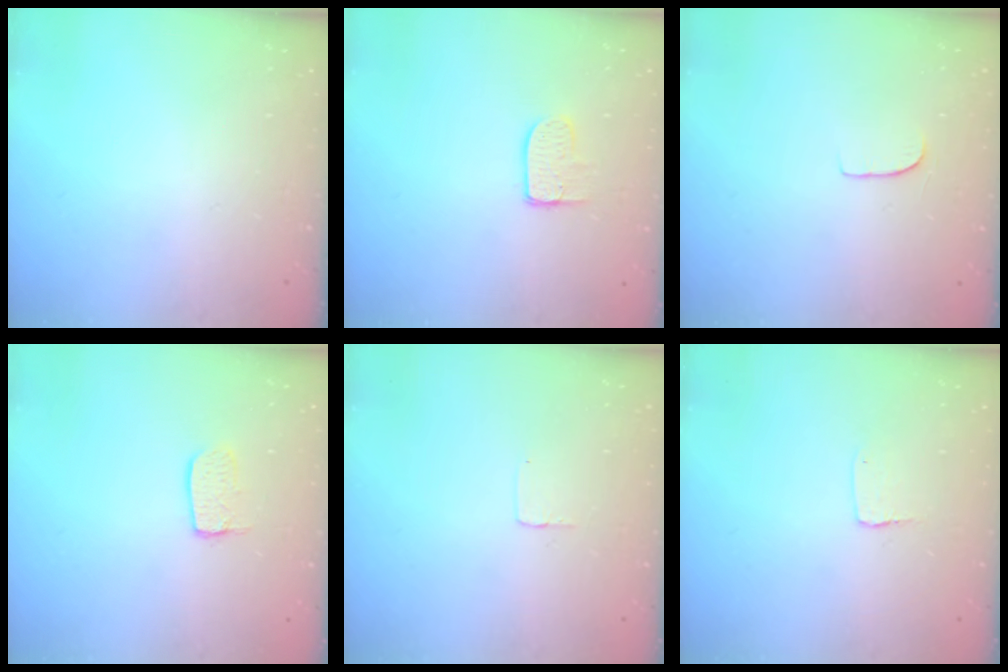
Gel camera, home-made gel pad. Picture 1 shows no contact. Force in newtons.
{"total": 6.8, "press": 6.7, "slide": 0.4}
{"total": 5.8, "press": 5.8, "slide": 0.3}
{"total": 7.0, "press": 7.0, "slide": 0.5}
{"total": 2.5, "press": 2.5, "slide": 0.1}
{"total": 3.5, "press": 3.4, "slide": 0.3}